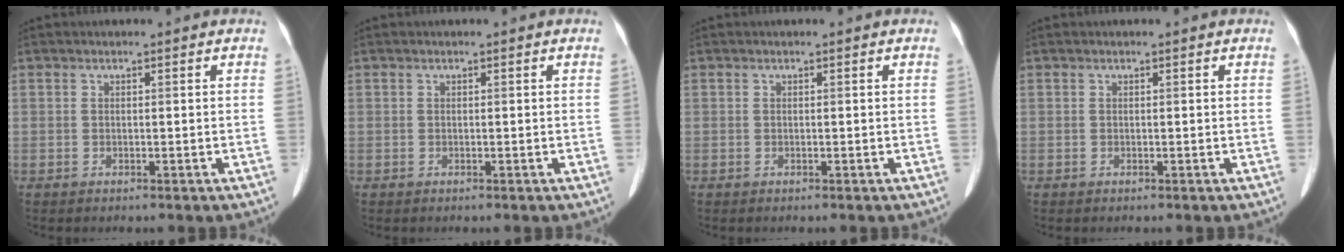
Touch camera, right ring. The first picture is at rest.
{"total": 0.0}
{"total": 0.0}
{"total": 0.0}